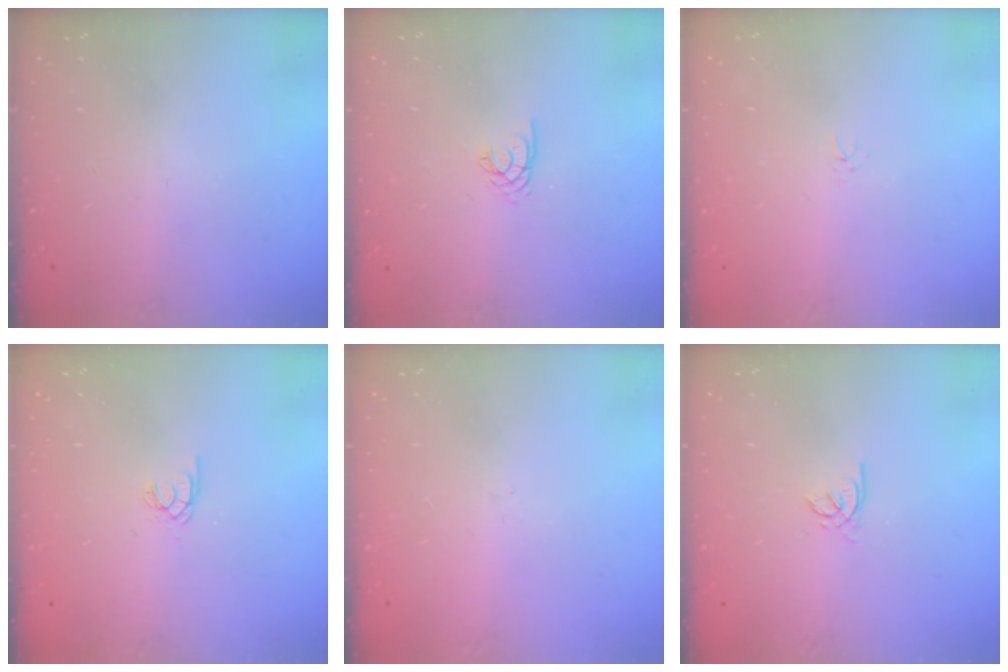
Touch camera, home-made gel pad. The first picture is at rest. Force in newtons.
{"total": 2.1, "press": 2.1, "slide": 0.3}
{"total": 1.6, "press": 1.6, "slide": 0.2}
{"total": 1.9, "press": 1.9, "slide": 0.2}
{"total": 0.0}
{"total": 1.4, "press": 1.4, "slide": 0.2}